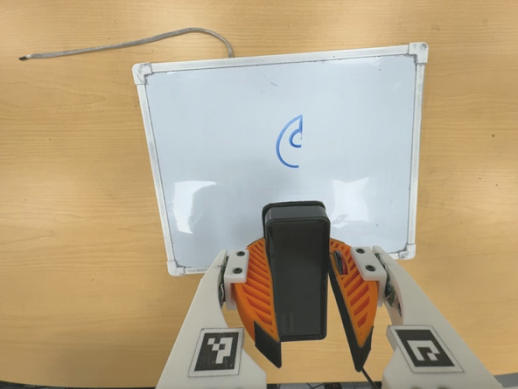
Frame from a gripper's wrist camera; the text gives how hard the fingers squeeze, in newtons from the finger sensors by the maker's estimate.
{"total": 10.6, "left": 10.2, "right": 11.0}